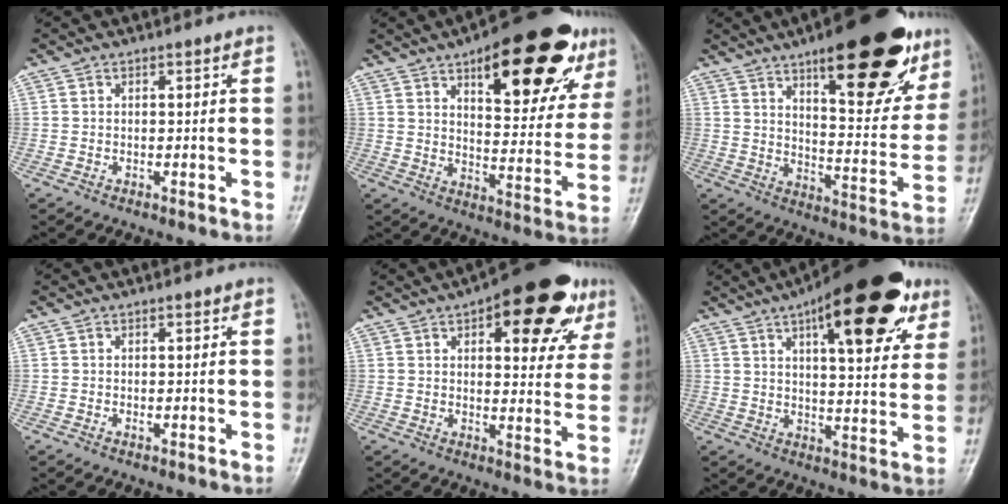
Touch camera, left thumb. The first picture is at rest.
{"total": 24.1, "force": [13.1, 9.2, 18.0], "torque": [-0.208, -0.033, 0.188]}
{"total": 26.0, "force": [14.8, 8.9, 19.5], "torque": [-0.226, -0.047, 0.213]}
{"total": 0.5, "force": [0.1, 0.3, 0.4], "torque": [-0.007, -0.001, 0.002]}
{"total": 18.6, "force": [9.1, 7.8, 14.2], "torque": [-0.147, -0.018, 0.117]}
{"total": 23.5, "force": [12.2, 8.4, 18.3], "torque": [-0.233, -0.017, 0.172]}